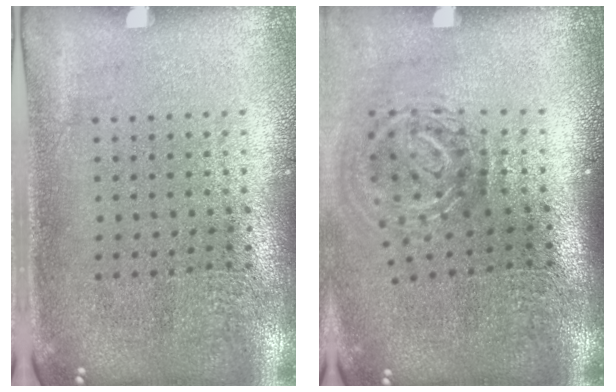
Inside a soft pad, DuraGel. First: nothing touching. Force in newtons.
{"total": 2.0, "press": 1.2, "slide": 1.6}